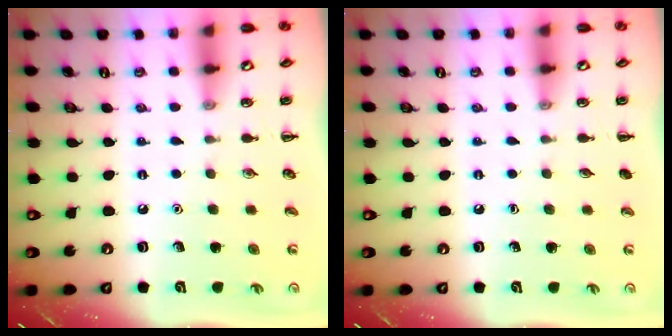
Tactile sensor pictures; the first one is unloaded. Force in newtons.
{"total": 0.0}